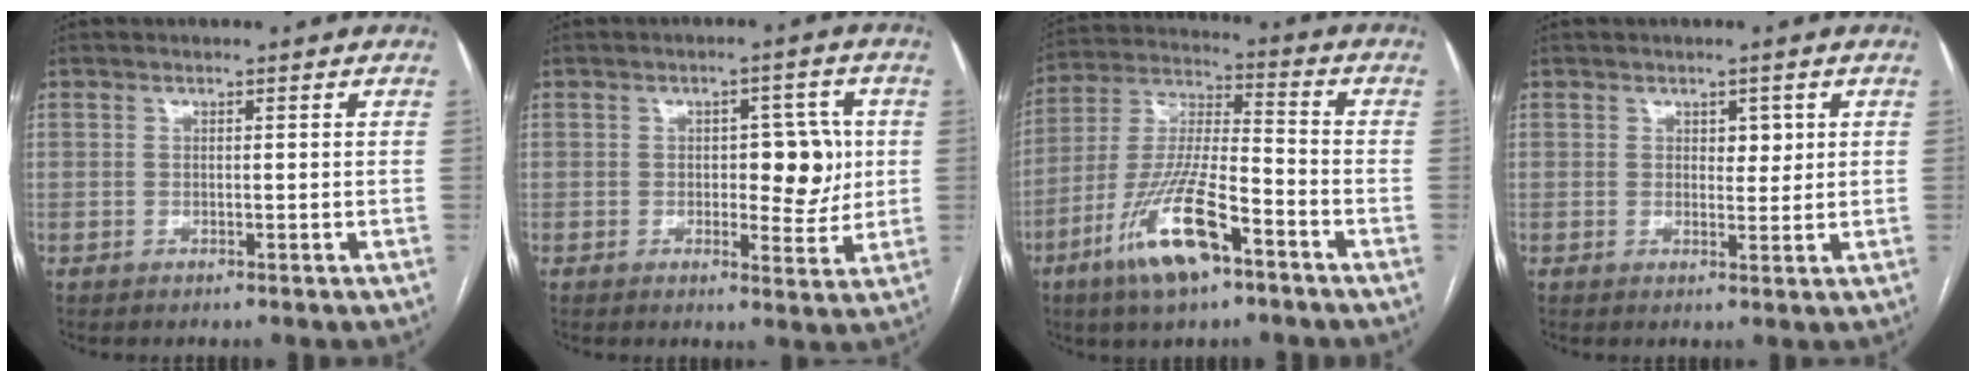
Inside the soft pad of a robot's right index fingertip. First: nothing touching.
{"total": 7.1, "force": [0.5, 3.4, 6.2], "torque": [-0.071, 0.012, 0.010]}
{"total": 14.6, "force": [-7.8, 3.1, 11.9], "torque": [-0.244, -0.011, -0.141]}
{"total": 2.3, "force": [0.9, 1.4, 1.6], "torque": [-0.015, -0.002, 0.012]}